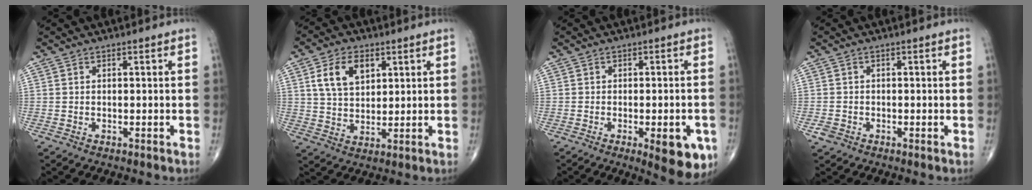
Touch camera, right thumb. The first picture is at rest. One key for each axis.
{"total": 8.9, "fx": 3.4, "fy": 5.7, "fz": 5.9, "tx": -0.092, "ty": -0.010, "tz": 0.066}
{"total": 9.2, "fx": -3.6, "fy": 3.1, "fz": 7.8, "tx": -0.076, "ty": 0.002, "tz": -0.037}
{"total": 1.7, "fx": -0.8, "fy": 1.3, "fz": 0.7, "tx": -0.011, "ty": 0.001, "tz": -0.016}